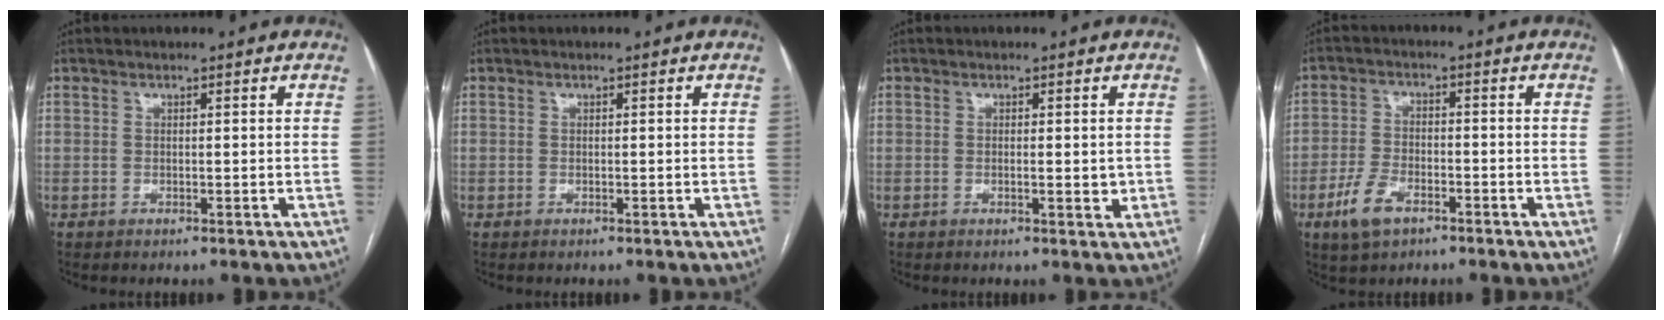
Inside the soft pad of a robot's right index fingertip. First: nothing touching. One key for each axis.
{"total": 0.0}
{"total": 2.1, "fx": -0.1, "fy": 0.5, "fz": 2.0, "tx": -0.033, "ty": -0.003, "tz": 0.000}
{"total": 6.3, "fx": -3.7, "fy": 3.2, "fz": 4.0, "tx": -0.090, "ty": -0.001, "tz": -0.068}